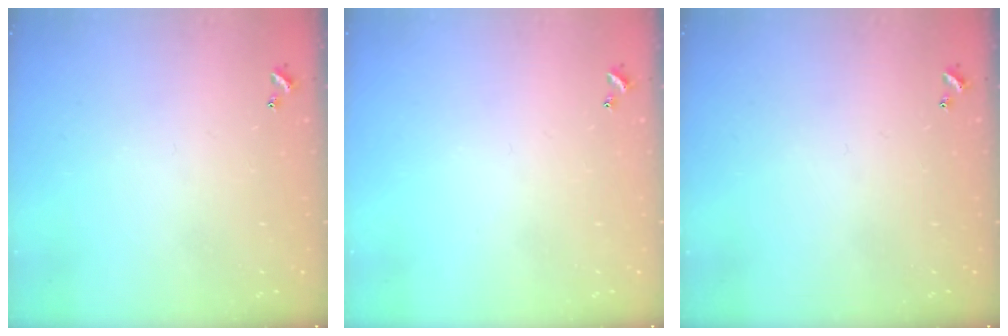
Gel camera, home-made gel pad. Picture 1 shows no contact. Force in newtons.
{"total": 0.0}
{"total": 0.0}